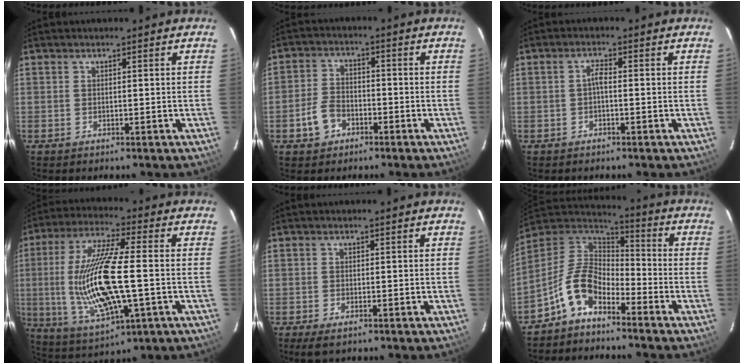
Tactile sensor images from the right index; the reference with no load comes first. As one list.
[{"total": 5.7, "force": [-2.8, 4.2, 2.7], "torque": [-0.068, 0.014, -0.047]}, {"total": 1.5, "force": [-0.5, 0.5, 1.4], "torque": [-0.028, 0.007, -0.011]}, {"total": 19.0, "force": [-2.0, 5.0, 18.2], "torque": [-0.360, -0.012, -0.027]}, {"total": 2.8, "force": [-1.8, 1.1, 1.8], "torque": [-0.040, -0.011, -0.032]}, {"total": 10.7, "force": [-6.3, 5.8, 6.5], "torque": [-0.145, 0.027, -0.133]}]